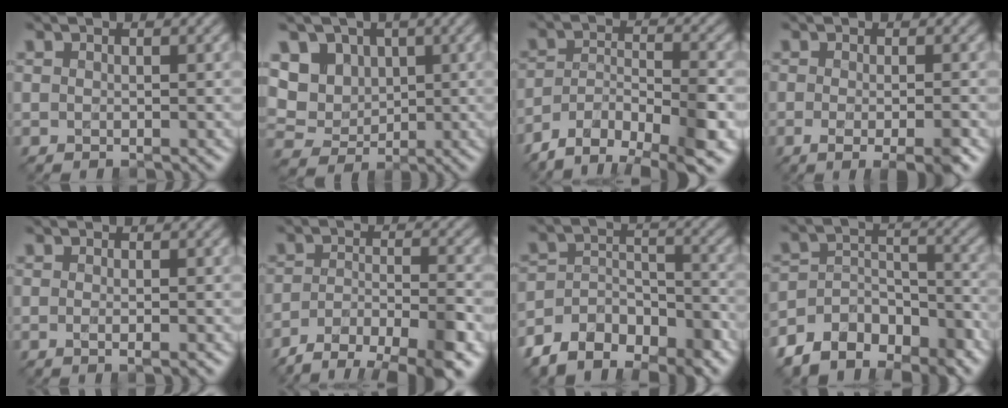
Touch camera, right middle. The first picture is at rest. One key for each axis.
{"total": 7.3, "fx": 2.1, "fy": 6.2, "fz": 3.2, "tx": -0.052, "ty": 0.013, "tz": 0.028}
{"total": 8.7, "fx": -6.2, "fy": 3.3, "fz": 5.2, "tx": -0.083, "ty": -0.004, "tz": -0.113}
{"total": 3.9, "fx": -1.3, "fy": 1.0, "fz": 3.5, "tx": -0.053, "ty": -0.011, "tz": -0.020}
{"total": 1.3, "fx": -0.3, "fy": 0.3, "fz": 1.3, "tx": -0.020, "ty": -0.004, "tz": -0.008}
{"total": 8.1, "fx": -5.9, "fy": 2.5, "fz": 5.0, "tx": -0.080, "ty": -0.002, "tz": -0.103}
{"total": 7.9, "fx": -6.2, "fy": 3.8, "fz": 3.0, "tx": -0.046, "ty": -0.002, "tz": -0.110}
{"total": 8.6, "fx": -6.9, "fy": 4.2, "fz": 3.0, "tx": -0.042, "ty": 0.005, "tz": -0.117}